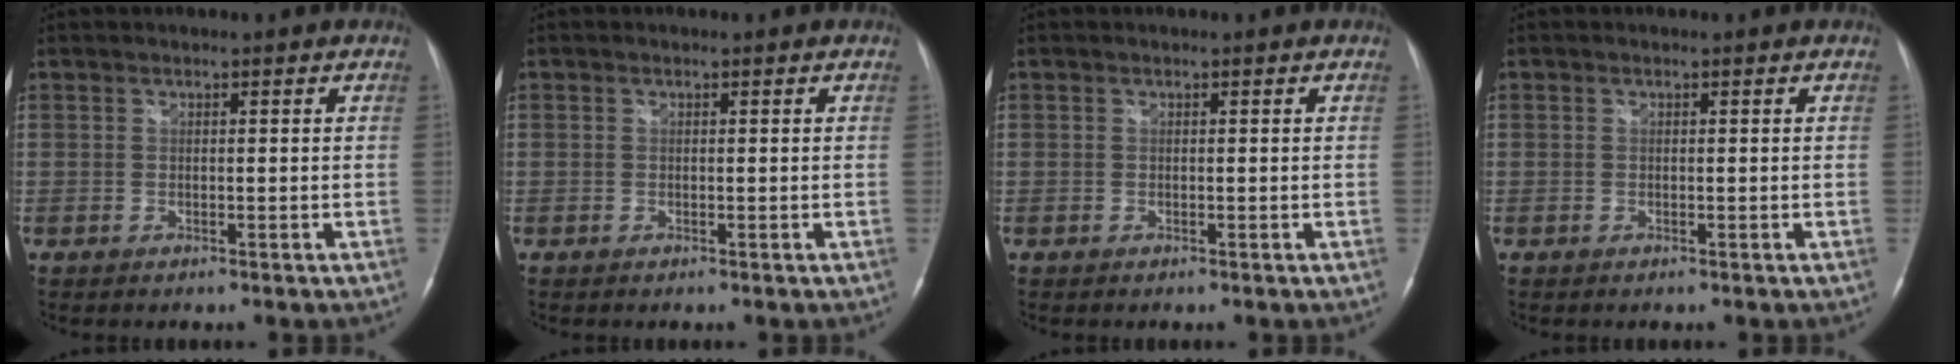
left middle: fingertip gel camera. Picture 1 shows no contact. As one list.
[{"total": 0.0}, {"total": 0.0}, {"total": 0.0}]